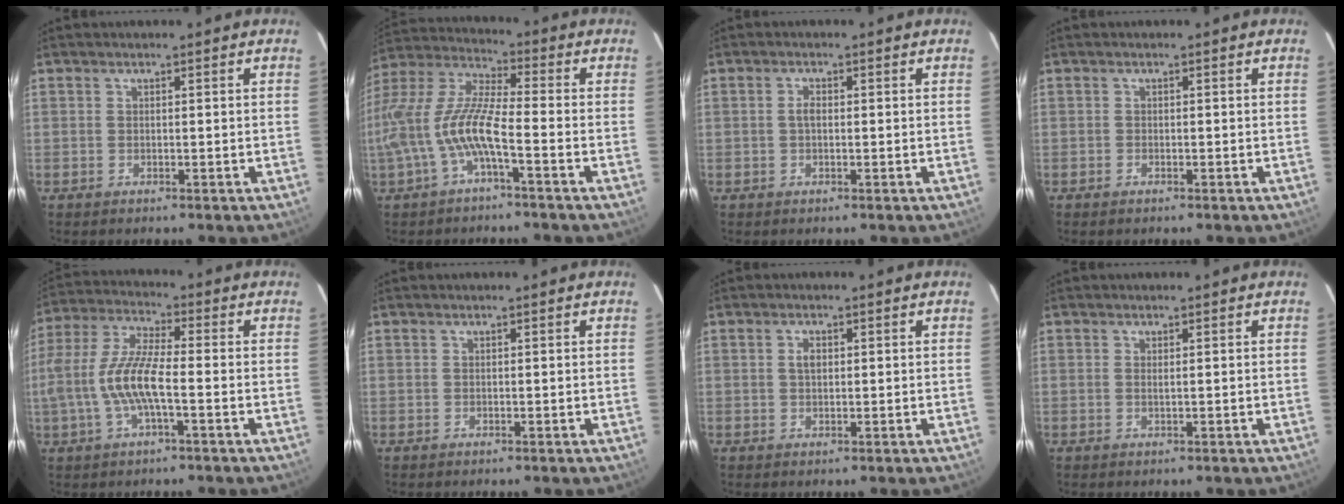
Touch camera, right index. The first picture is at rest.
{"total": 13.7, "force": [-4.8, 2.9, 12.6], "torque": [-0.268, -0.001, -0.094]}
{"total": 1.5, "force": [-0.1, 0.8, 1.3], "torque": [-0.024, 0.006, -0.004]}
{"total": 0.6, "force": [-0.5, 0.3, 0.1], "torque": [-0.002, -0.001, -0.010]}
{"total": 11.7, "force": [-2.6, 2.9, 11.0], "torque": [-0.236, 0.001, -0.050]}
{"total": 0.0}
{"total": 1.7, "force": [0.3, 1.1, 1.3], "torque": [-0.023, 0.005, 0.005]}
{"total": 0.6, "force": [0.2, -0.1, 0.6], "torque": [-0.013, 0.000, 0.002]}